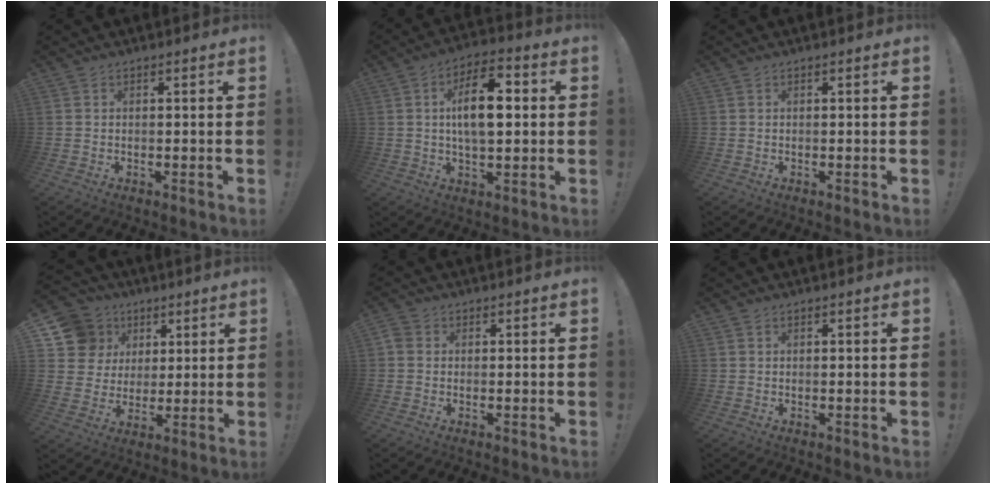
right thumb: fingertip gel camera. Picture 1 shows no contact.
{"total": 13.6, "force": [1.5, 6.9, 11.6], "torque": [-0.192, 0.003, 0.018]}
{"total": 0.0}
{"total": 13.4, "force": [5.3, 11.6, 4.2], "torque": [-0.056, -0.020, 0.117]}
{"total": 2.3, "force": [0.2, 2.0, 1.1], "torque": [-0.023, 0.009, 0.006]}
{"total": 0.0}